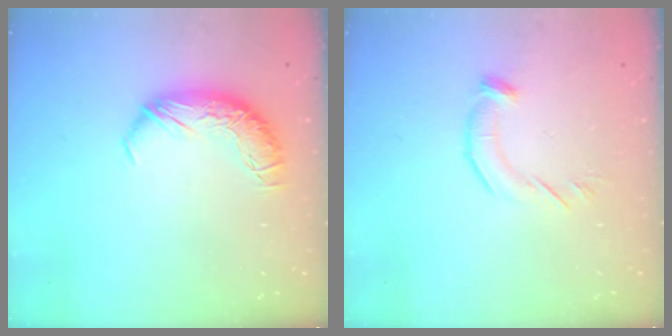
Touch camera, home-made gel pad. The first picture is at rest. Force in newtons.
{"total": 3.4, "press": 3.3, "slide": 0.7}